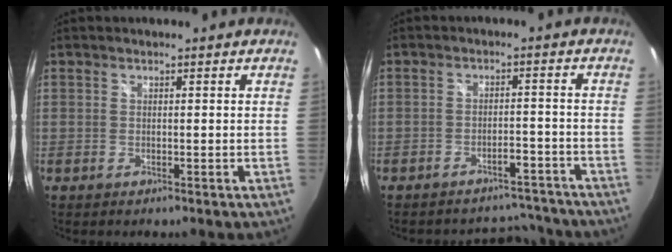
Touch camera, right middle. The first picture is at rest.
{"total": 9.8, "force": [-8.9, 3.5, 1.9], "torque": [-0.034, 0.025, -0.103]}